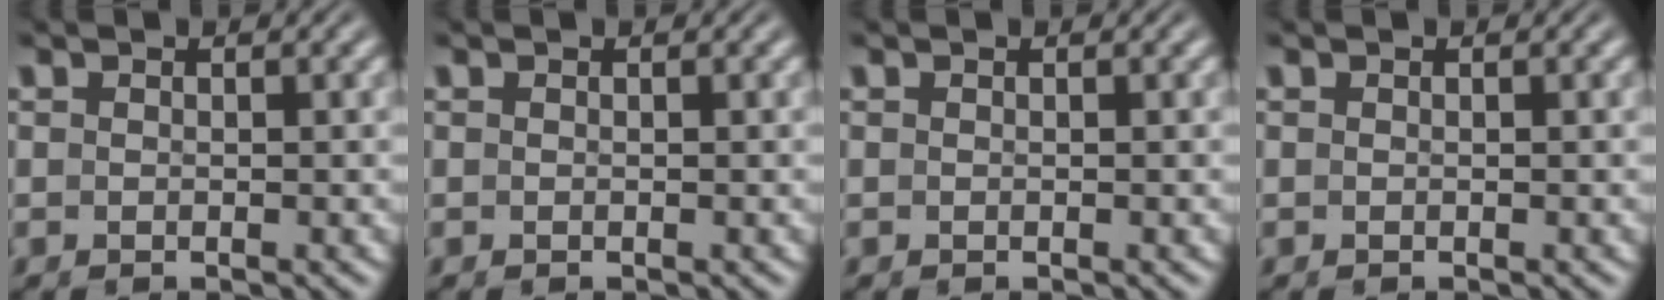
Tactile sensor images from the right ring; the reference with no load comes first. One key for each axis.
{"total": 0.0}
{"total": 0.0}
{"total": 0.0}